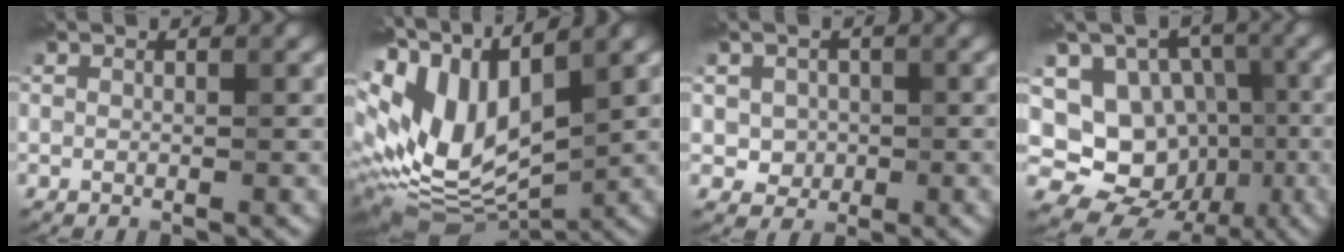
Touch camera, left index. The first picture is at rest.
{"total": 12.5, "force": [2.7, 6.8, 10.2], "torque": [-0.238, 0.003, 0.053]}
{"total": 2.3, "force": [-0.1, 2.0, 1.0], "torque": [-0.018, -0.003, -0.002]}
{"total": 11.3, "force": [-1.9, 9.8, 5.4], "torque": [-0.081, 0.012, -0.047]}